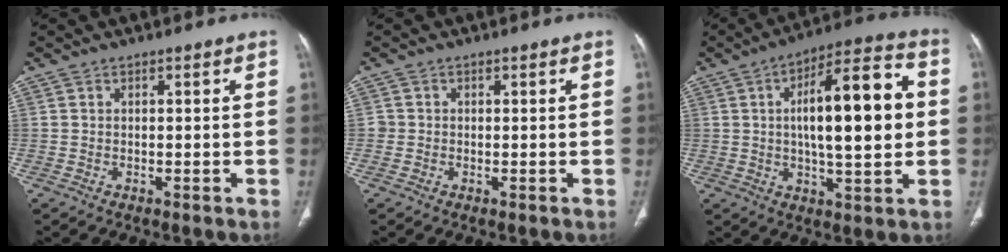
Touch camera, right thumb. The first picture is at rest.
{"total": 1.1, "force": [-0.2, 1.1, 0.1], "torque": [0.005, 0.005, -0.005]}
{"total": 18.7, "force": [1.9, 6.1, 17.6], "torque": [-0.252, 0.023, 0.024]}